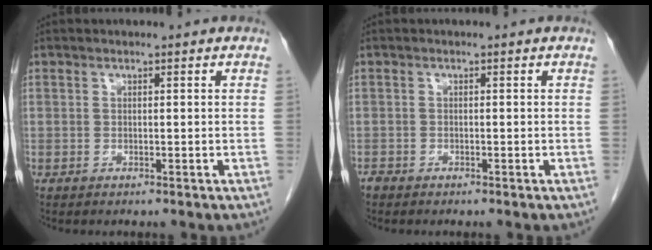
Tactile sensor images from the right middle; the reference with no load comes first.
{"total": 0.6, "force": [-0.6, 0.3, 0.1], "torque": [-0.004, 0.000, -0.014]}